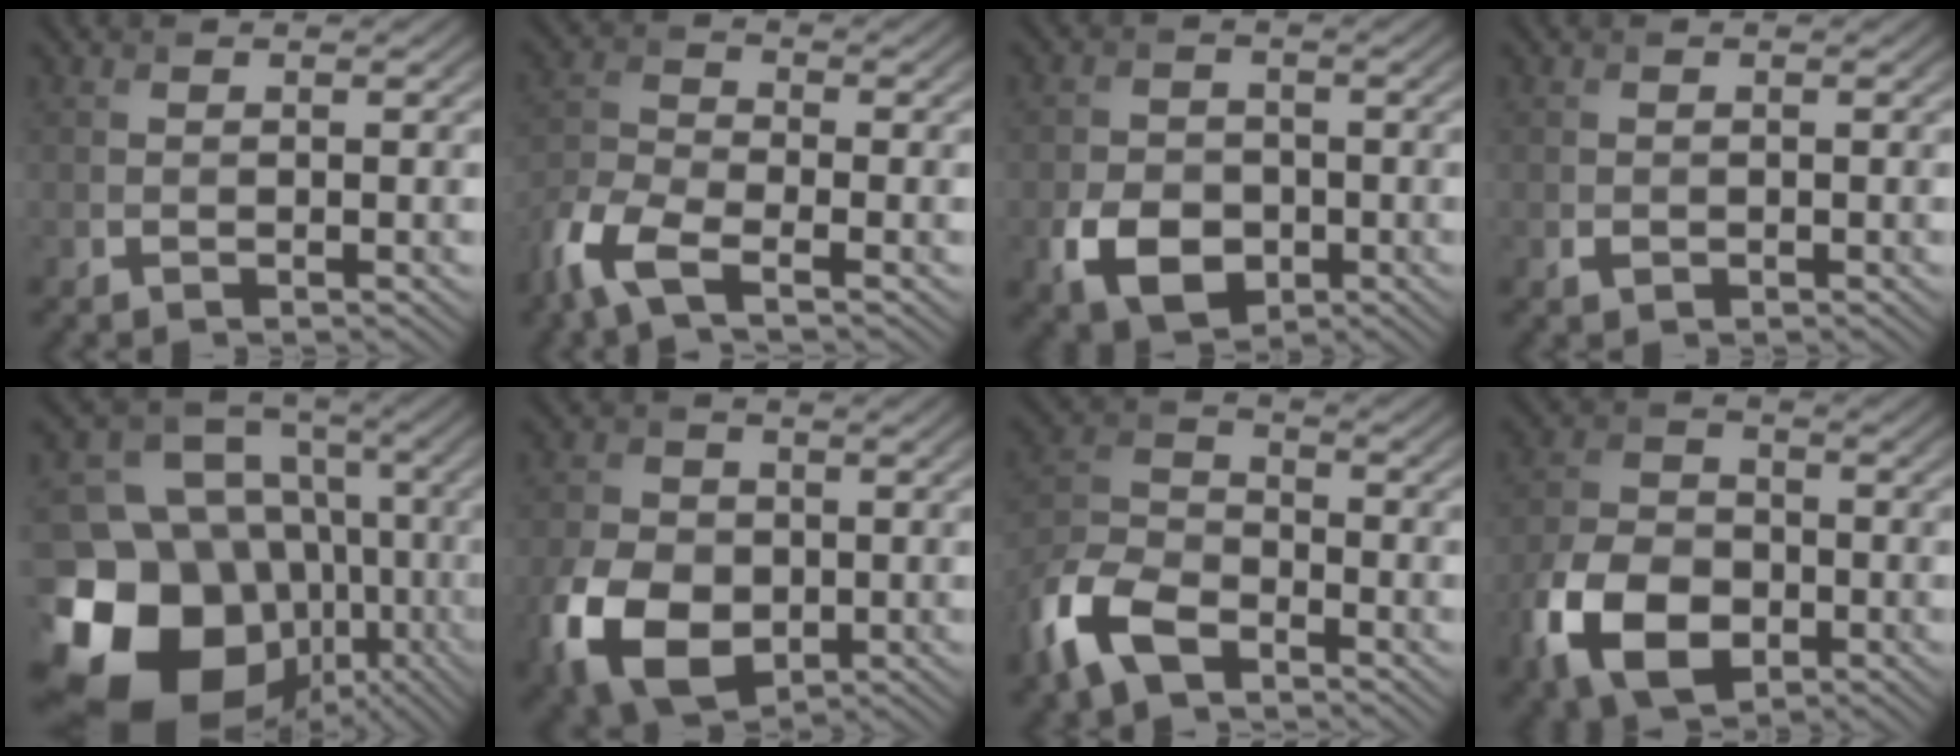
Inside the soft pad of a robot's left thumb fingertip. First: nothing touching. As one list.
[{"total": 6.8, "force": [-4.5, 2.4, 4.6], "torque": [-0.111, -0.010, -0.109]}, {"total": 6.2, "force": [-2.2, 4.6, 3.6], "torque": [-0.077, -0.013, -0.042]}, {"total": 0.7, "force": [-0.2, 0.6, 0.3], "torque": [-0.003, -0.005, -0.005]}, {"total": 21.6, "force": [-8.1, 17.9, 9.0], "torque": [-0.213, -0.045, -0.124]}, {"total": 10.5, "force": [-3.0, 7.6, 6.7], "torque": [-0.163, -0.027, -0.064]}, {"total": 9.7, "force": [-6.0, 5.0, 5.8], "torque": [-0.139, -0.011, -0.137]}, {"total": 10.2, "force": [-4.3, 6.7, 6.4], "torque": [-0.152, -0.017, -0.091]}]